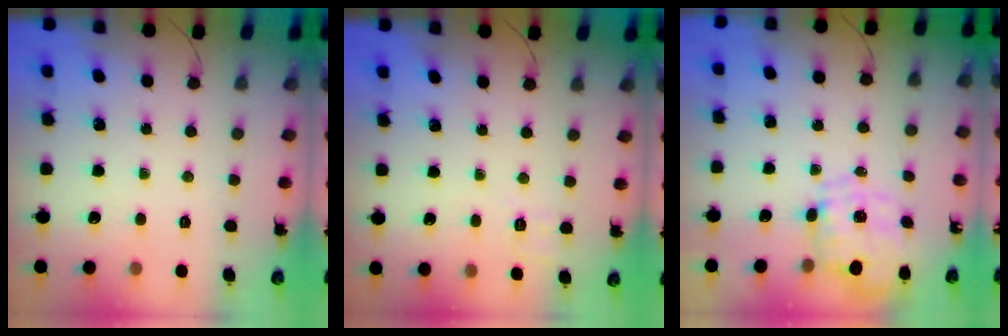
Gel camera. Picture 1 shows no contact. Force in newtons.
{"total": 2.4, "press": 1.7, "slide": 1.7}
{"total": 2.8, "press": 2.6, "slide": 1.0}